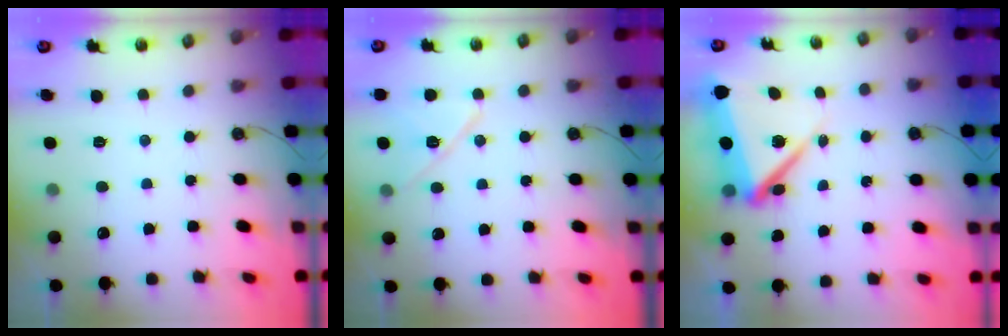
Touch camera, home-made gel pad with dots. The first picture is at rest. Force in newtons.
{"total": 10.5, "press": 10.5, "slide": 0.7}
{"total": 12.0, "press": 11.9, "slide": 1.6}